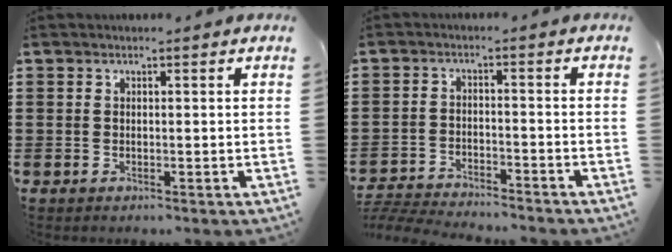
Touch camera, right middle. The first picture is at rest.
{"total": 4.4, "force": [-4.4, 0.1, 0.3], "torque": [-0.022, -0.002, -0.095]}